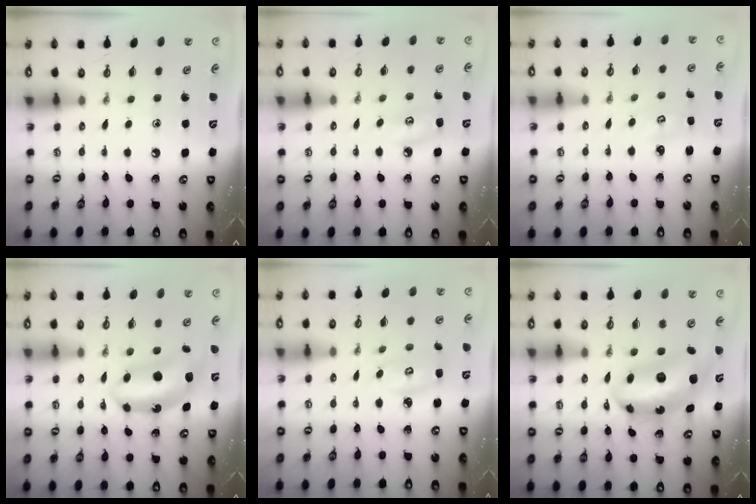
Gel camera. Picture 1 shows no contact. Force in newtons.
{"total": 6.1, "press": 6.0, "slide": 0.6}
{"total": 1.9, "press": 1.9, "slide": 0.2}
{"total": 7.7, "press": 7.7, "slide": 0.4}
{"total": 5.1, "press": 5.1, "slide": 0.2}
{"total": 8.4, "press": 8.3, "slide": 0.9}